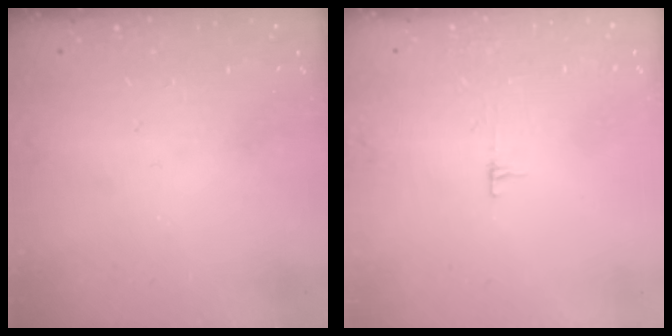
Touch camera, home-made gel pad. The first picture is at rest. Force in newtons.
{"total": 3.3, "press": 3.3, "slide": 0.4}